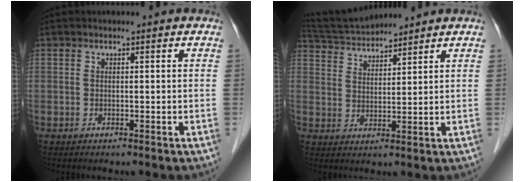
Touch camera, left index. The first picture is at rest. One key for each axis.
{"total": 6.6, "fx": 6.5, "fy": 0.1, "fz": 0.9, "tx": -0.027, "ty": 0.027, "tz": 0.126}